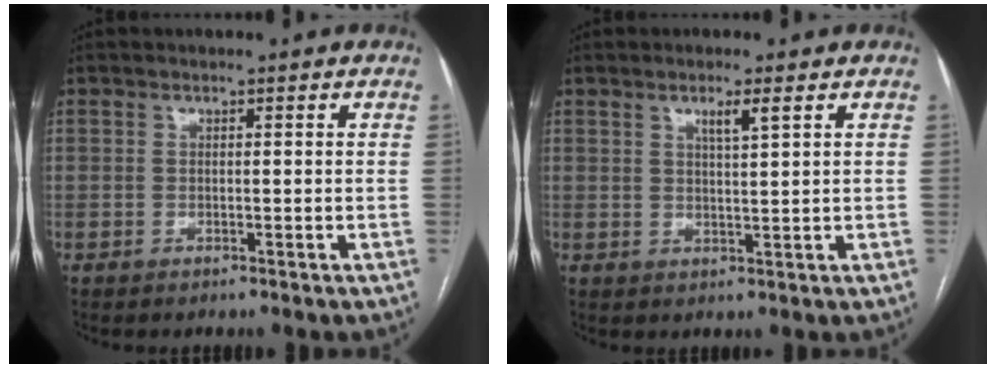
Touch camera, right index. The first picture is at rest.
{"total": 2.6, "force": [1.4, -0.1, 2.1], "torque": [-0.040, -0.002, 0.026]}